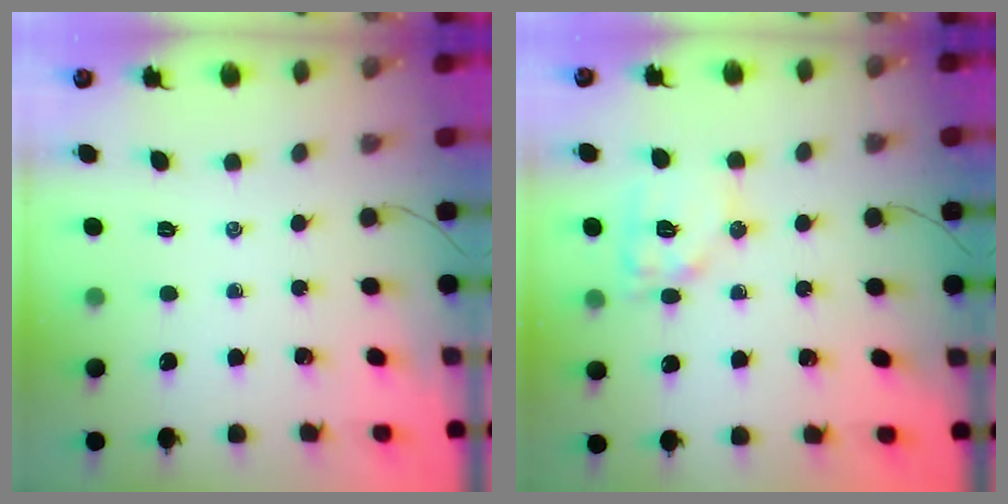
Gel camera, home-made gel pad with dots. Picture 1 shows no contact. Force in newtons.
{"total": 10.7, "press": 10.7, "slide": 0.8}